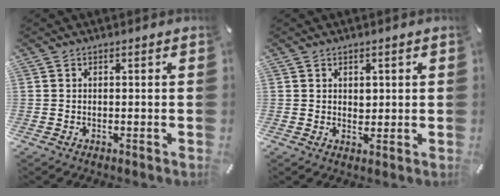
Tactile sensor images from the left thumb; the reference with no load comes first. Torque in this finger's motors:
{"motor_torque": [0.51, 0.50, 0.09, -0.13, 0.00]}